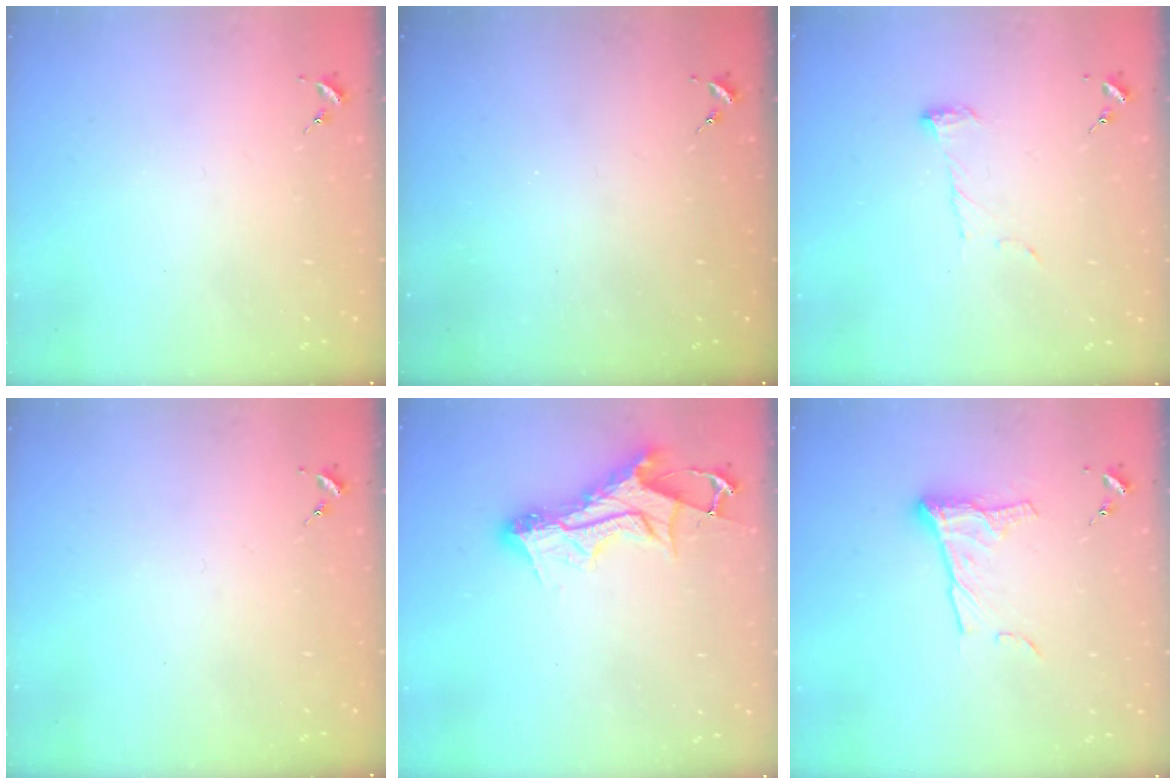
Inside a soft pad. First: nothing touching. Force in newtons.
{"total": 0.0}
{"total": 6.9, "press": 6.8, "slide": 0.5}
{"total": 0.0}
{"total": 12.7, "press": 12.6, "slide": 1.1}
{"total": 11.1, "press": 11.0, "slide": 0.6}